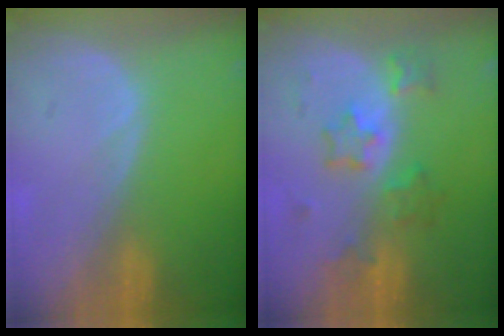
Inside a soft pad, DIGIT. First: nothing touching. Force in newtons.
{"total": 5.9, "press": 5.8, "slide": 1.0}